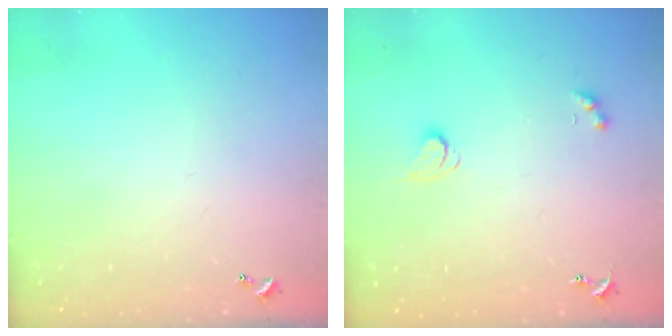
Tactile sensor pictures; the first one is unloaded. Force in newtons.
{"total": 2.4, "press": 2.3, "slide": 0.6}